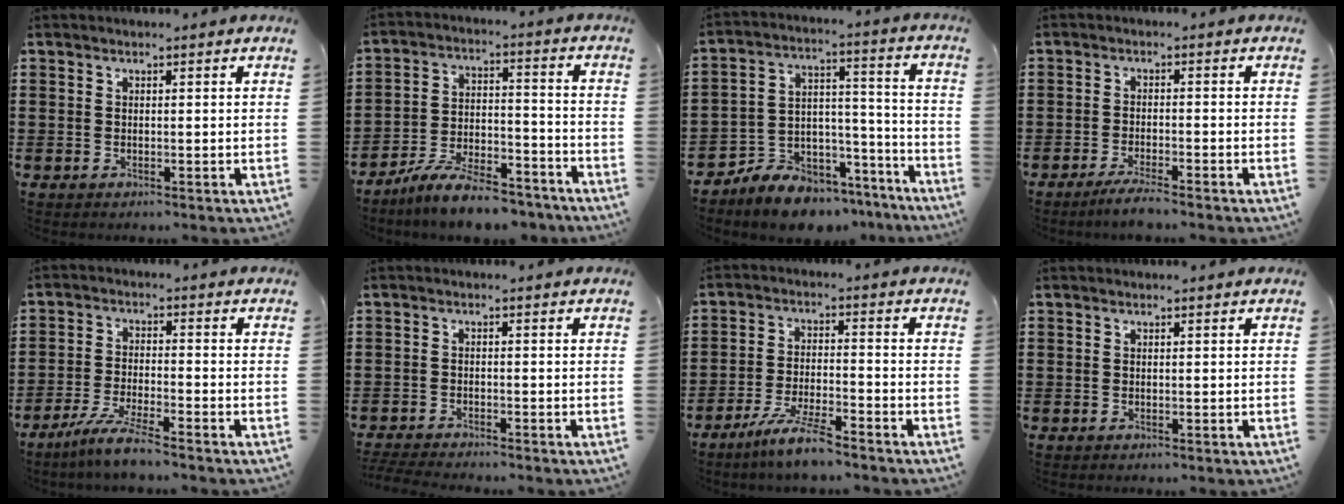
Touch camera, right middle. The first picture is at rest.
{"total": 9.2, "force": [-8.2, 1.5, 3.8], "torque": [-0.072, 0.019, -0.158]}
{"total": 8.4, "force": [-7.9, 2.8, 0.9], "torque": [-0.015, 0.028, -0.151]}
{"total": 2.5, "force": [-2.1, 0.0, 1.4], "torque": [-0.023, 0.002, -0.038]}
{"total": 5.6, "force": [-4.8, -0.2, 3.0], "torque": [-0.068, -0.016, -0.091]}
{"total": 2.4, "force": [-2.4, 0.0, 0.3], "torque": [-0.014, -0.003, -0.052]}
{"total": 6.7, "force": [-5.6, 0.3, 3.6], "torque": [-0.083, -0.011, -0.109]}
{"total": 0.0}